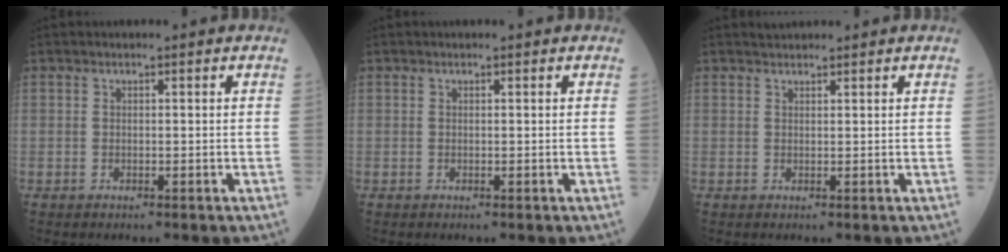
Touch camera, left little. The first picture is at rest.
{"total": 0.0}
{"total": 1.2, "force": [1.1, 0.2, 0.1], "torque": [-0.010, 0.011, 0.024]}